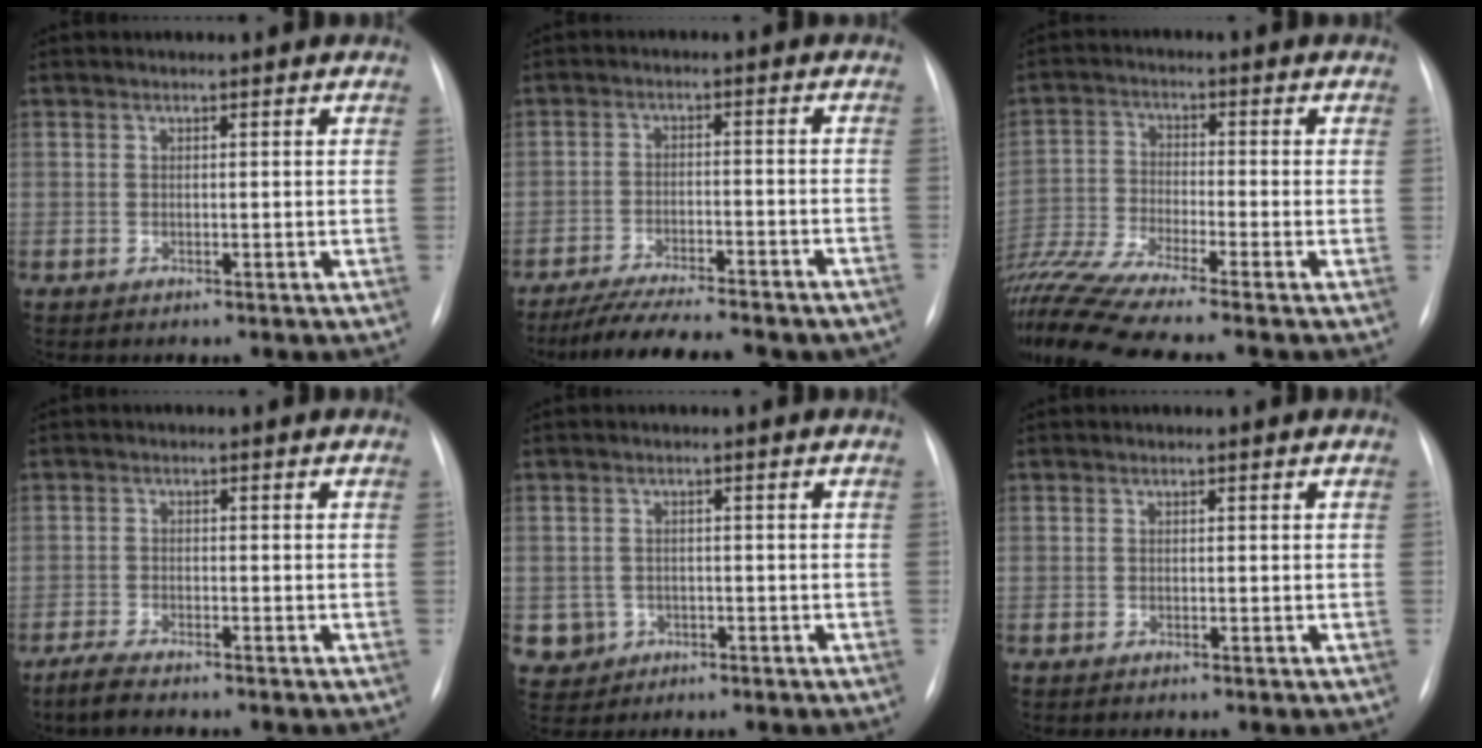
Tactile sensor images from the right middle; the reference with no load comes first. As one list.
[{"total": 16.9, "force": [-14.7, 3.0, 7.8], "torque": [-0.119, -0.009, -0.205]}, {"total": 13.2, "force": [-11.2, -1.4, 6.9], "torque": [-0.141, -0.022, -0.202]}, {"total": 3.5, "force": [-3.0, 0.4, 1.8], "torque": [-0.045, -0.011, -0.053]}, {"total": 3.7, "force": [-1.2, 3.5, 0.1], "torque": [-0.002, 0.008, -0.014]}, {"total": 0.0}]